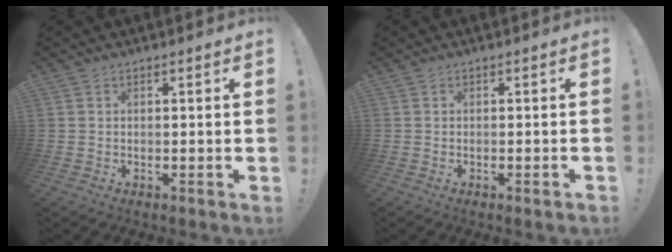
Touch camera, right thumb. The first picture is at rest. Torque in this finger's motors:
{"motor_torque": [-0.12, -0.11, -0.07, 0.00, 0.00]}